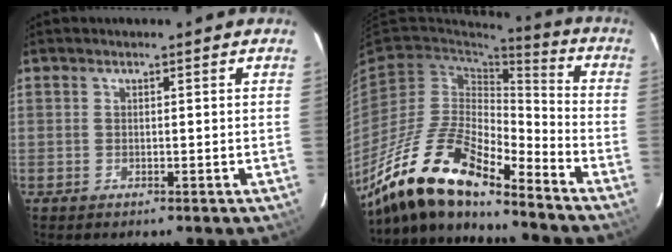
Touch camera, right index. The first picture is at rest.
{"total": 18.6, "force": [-14.5, 4.9, 10.5], "torque": [-0.208, -0.019, -0.278]}